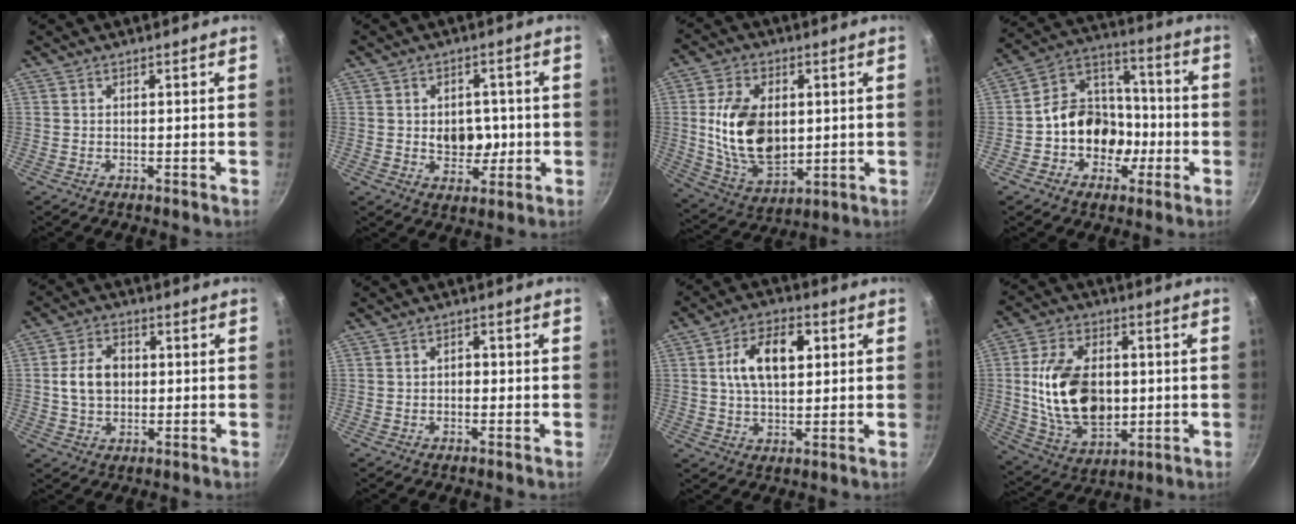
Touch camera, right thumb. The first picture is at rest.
{"total": 7.1, "force": [-0.1, 5.3, 4.8], "torque": [-0.029, 0.002, 0.006]}
{"total": 16.7, "force": [1.4, 10.5, 12.9], "torque": [-0.209, -0.015, 0.039]}
{"total": 14.4, "force": [-3.0, 11.5, 8.2], "torque": [-0.085, 0.049, -0.056]}
{"total": 7.8, "force": [0.4, 5.7, 5.2], "torque": [-0.080, 0.010, 0.007]}
{"total": 1.7, "force": [-0.3, 1.3, 1.1], "torque": [-0.007, 0.008, -0.009]}
{"total": 11.0, "force": [2.5, 6.2, 8.8], "torque": [-0.140, 0.007, 0.040]}
{"total": 18.5, "force": [0.5, 11.8, 14.2], "torque": [-0.234, -0.006, 0.021]}